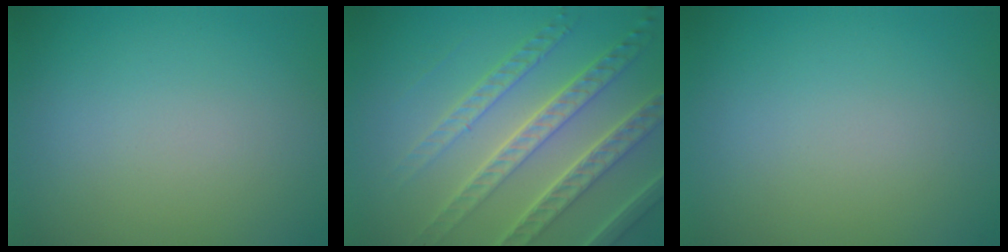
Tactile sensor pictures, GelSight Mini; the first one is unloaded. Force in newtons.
{"total": 6.8, "press": 5.3, "slide": 4.3}
{"total": 0.0}